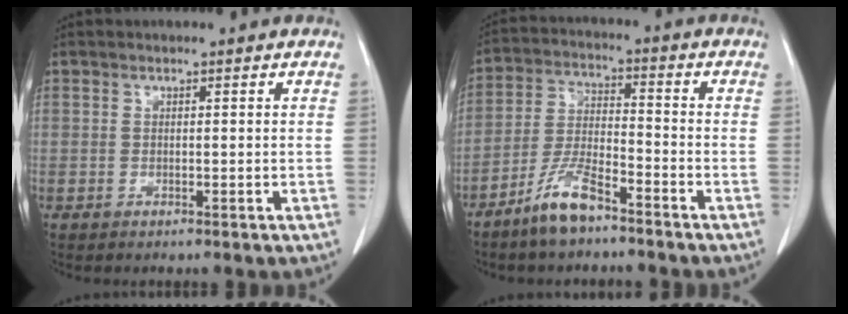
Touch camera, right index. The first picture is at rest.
{"total": 8.0, "force": [-5.9, 1.8, 5.1], "torque": [-0.113, -0.009, -0.115]}